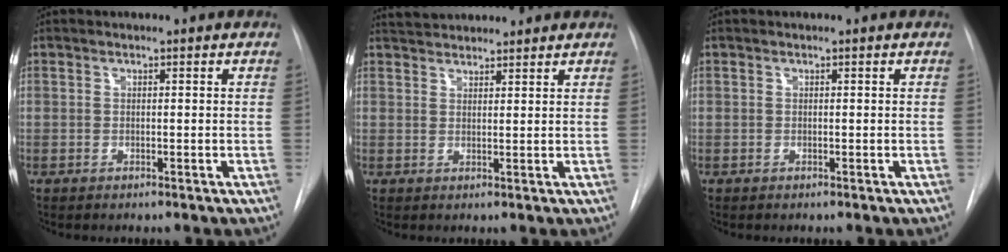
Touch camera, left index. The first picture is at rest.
{"total": 6.6, "force": [6.3, 1.2, 1.6], "torque": [-0.029, 0.037, 0.097]}
{"total": 0.0}